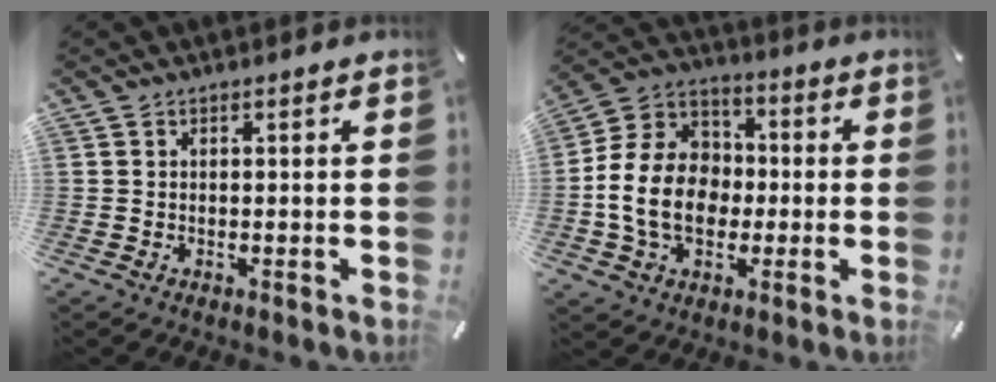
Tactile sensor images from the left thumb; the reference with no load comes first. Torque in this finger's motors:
{"motor_torque": [0.06, 1.72, 1.13, -0.76, 0.55]}